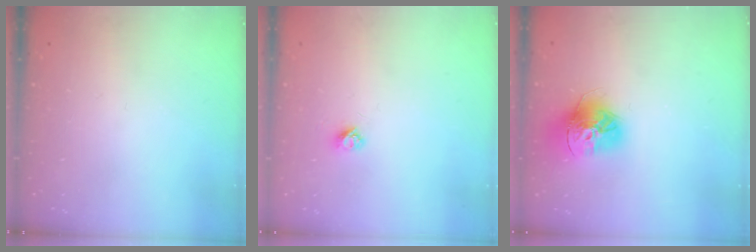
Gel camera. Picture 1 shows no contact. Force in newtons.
{"total": 3.1, "press": 3.0, "slide": 0.4}
{"total": 15.9, "press": 15.9, "slide": 1.5}